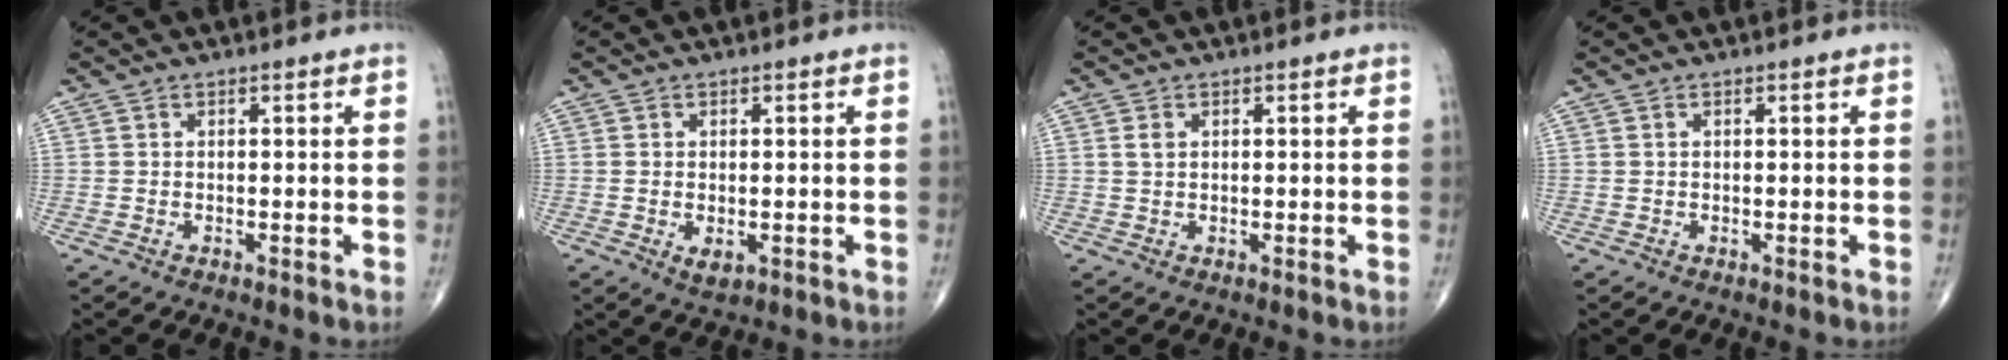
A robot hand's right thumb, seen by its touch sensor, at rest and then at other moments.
{"total": 2.5, "force": [-0.6, 1.4, 2.0], "torque": [-0.033, -0.004, -0.006]}
{"total": 1.3, "force": [0.4, 0.9, 0.9], "torque": [-0.016, 0.001, 0.009]}
{"total": 0.0}